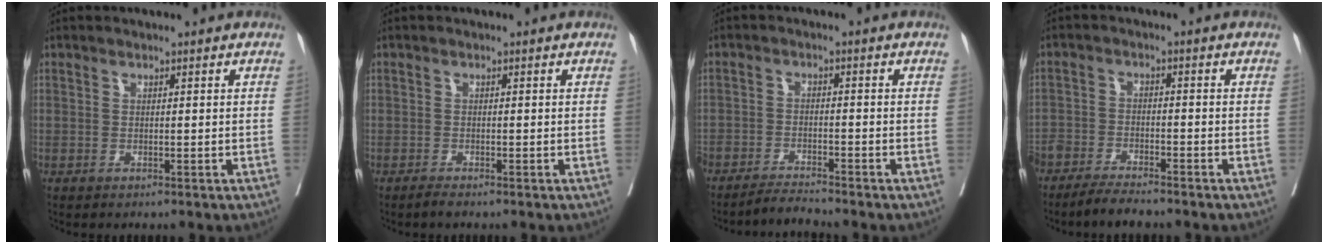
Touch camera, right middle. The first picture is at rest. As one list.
[{"total": 0.8, "force": [-0.8, 0.0, 0.3], "torque": [-0.008, -0.003, -0.014]}, {"total": 3.5, "force": [-3.3, -1.0, 0.4], "torque": [-0.006, -0.017, -0.061]}, {"total": 6.7, "force": [-6.0, 0.8, 2.9], "torque": [-0.043, -0.013, -0.103]}]